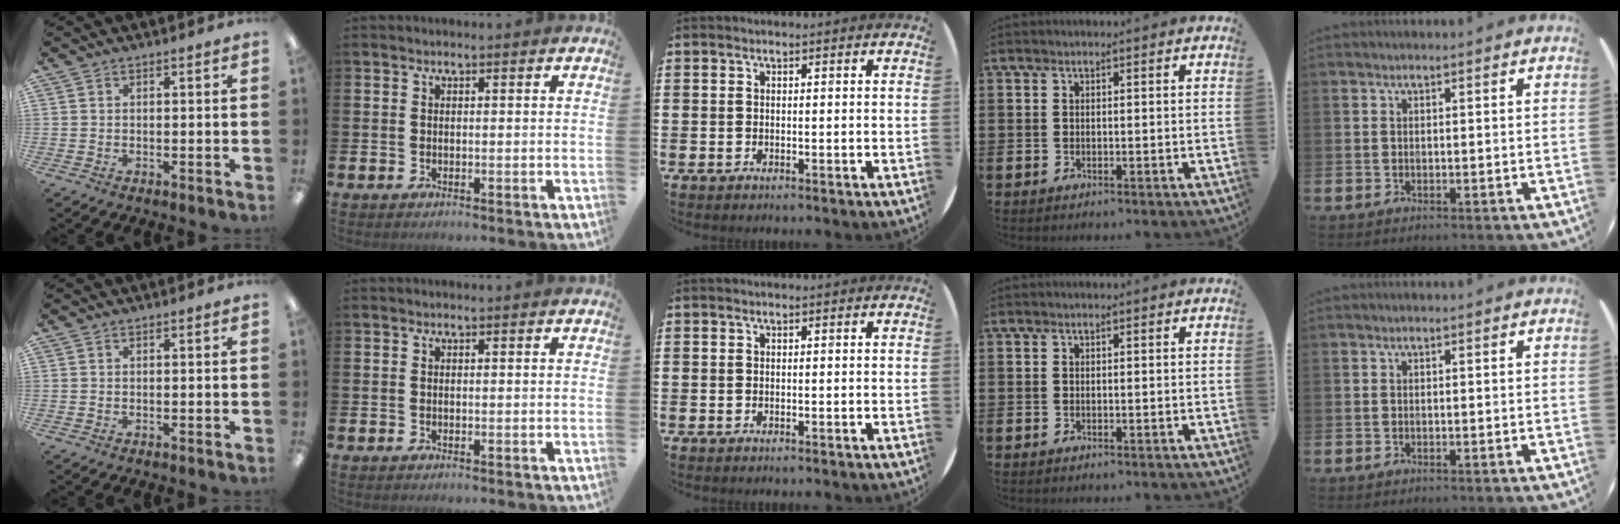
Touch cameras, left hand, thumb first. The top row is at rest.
{}